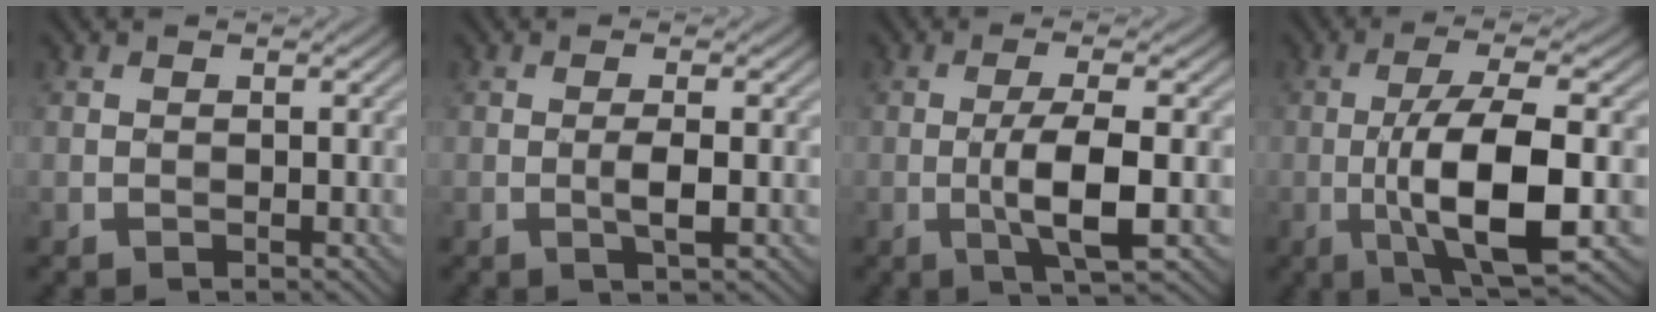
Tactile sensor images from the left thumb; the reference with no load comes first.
{"total": 2.1, "force": [-0.5, 0.1, 2.0], "torque": [-0.038, 0.002, -0.013]}
{"total": 5.6, "force": [-1.1, 1.0, 5.4], "torque": [-0.102, 0.001, -0.021]}
{"total": 10.7, "force": [-2.2, 2.9, 10.0], "torque": [-0.176, 0.001, -0.041]}